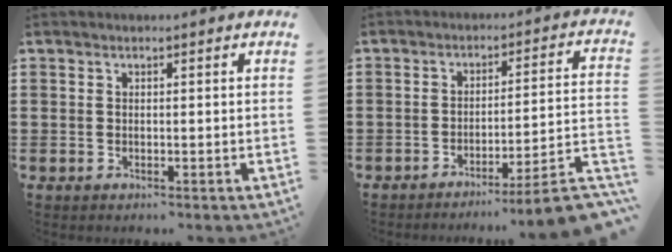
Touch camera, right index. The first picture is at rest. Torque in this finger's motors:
{"motor_torque": [1.40, -0.74, -0.03, -0.02]}